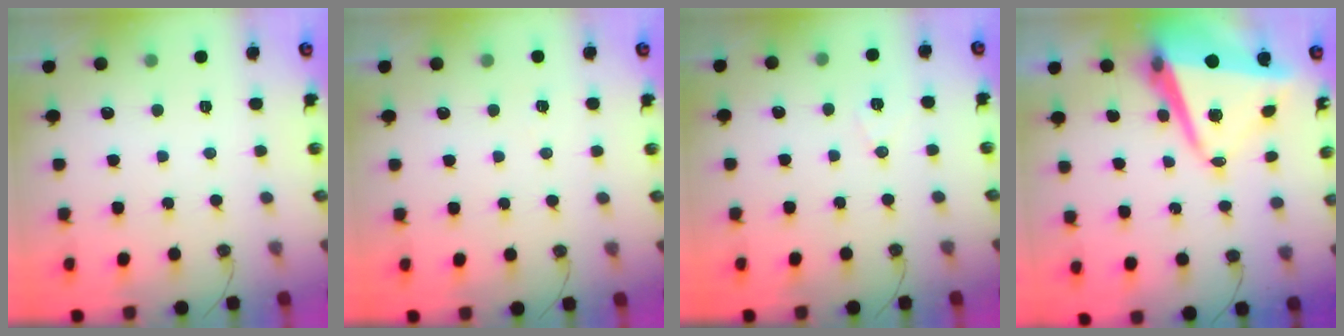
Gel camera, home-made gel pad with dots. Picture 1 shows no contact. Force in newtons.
{"total": 3.5, "press": 3.0, "slide": 1.8}
{"total": 5.9, "press": 4.7, "slide": 3.6}
{"total": 11.5, "press": 11.3, "slide": 2.0}